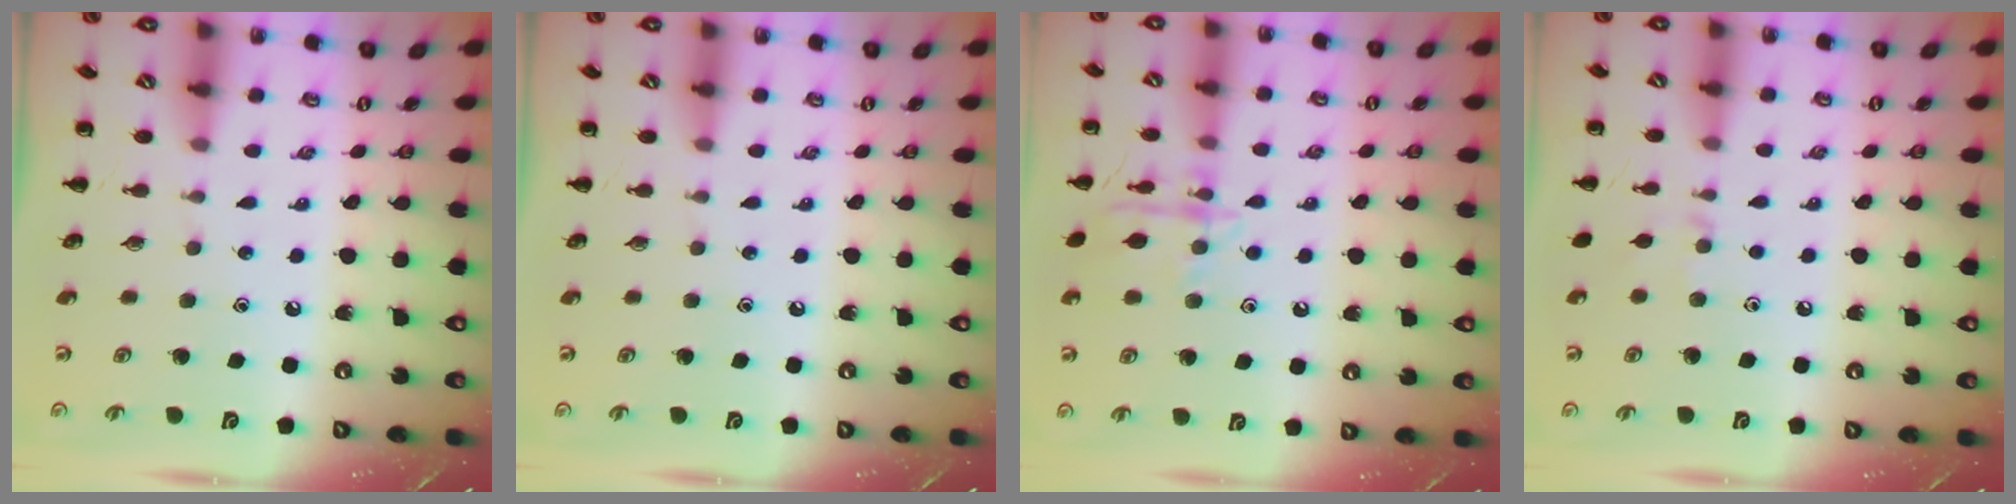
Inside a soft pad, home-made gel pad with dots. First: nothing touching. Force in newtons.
{"total": 0.0}
{"total": 11.7, "press": 11.7, "slide": 0.6}
{"total": 3.3, "press": 3.1, "slide": 1.2}